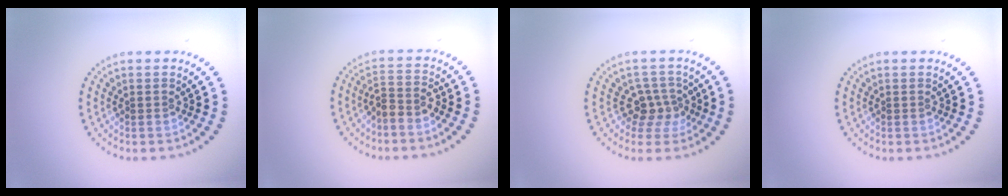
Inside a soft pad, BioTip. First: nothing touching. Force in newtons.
{"total": 2.1, "press": 1.7, "slide": 1.2}
{"total": 2.6, "press": 2.0, "slide": 1.7}
{"total": 0.0}